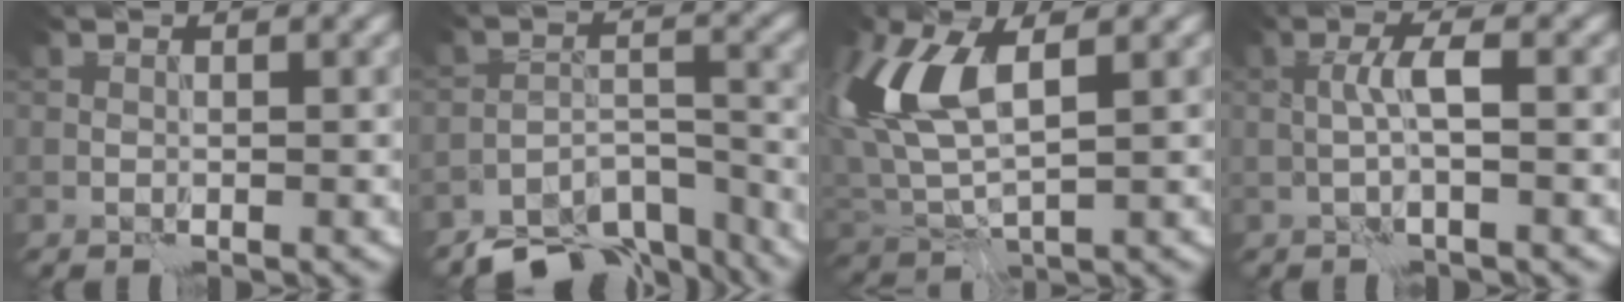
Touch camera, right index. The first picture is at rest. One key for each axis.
{"total": 7.7, "fx": -7.0, "fy": 2.2, "fz": 2.3, "tx": -0.027, "ty": -0.005, "tz": -0.116}
{"total": 8.5, "fx": 2.7, "fy": 3.9, "fz": 7.1, "tx": -0.170, "ty": 0.008, "tz": 0.048}
{"total": 2.0, "fx": 0.1, "fy": -0.1, "fz": 2.0, "tx": -0.036, "ty": 0.009, "tz": -0.001}